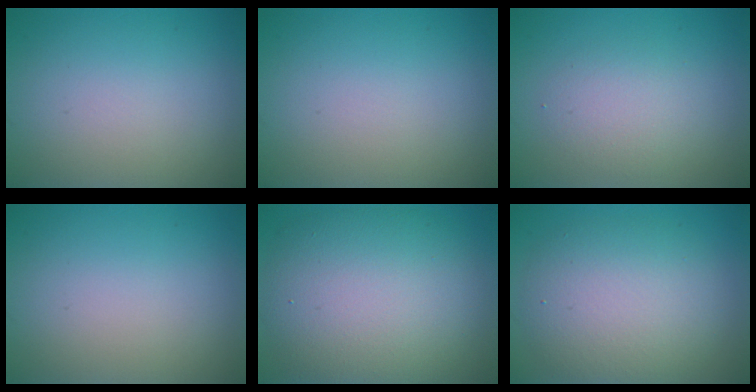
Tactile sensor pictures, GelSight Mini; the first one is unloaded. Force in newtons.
{"total": 0.0}
{"total": 2.6, "press": 2.6, "slide": 0.2}
{"total": 0.0}
{"total": 10.9, "press": 10.9, "slide": 0.6}
{"total": 6.7, "press": 6.7, "slide": 0.2}